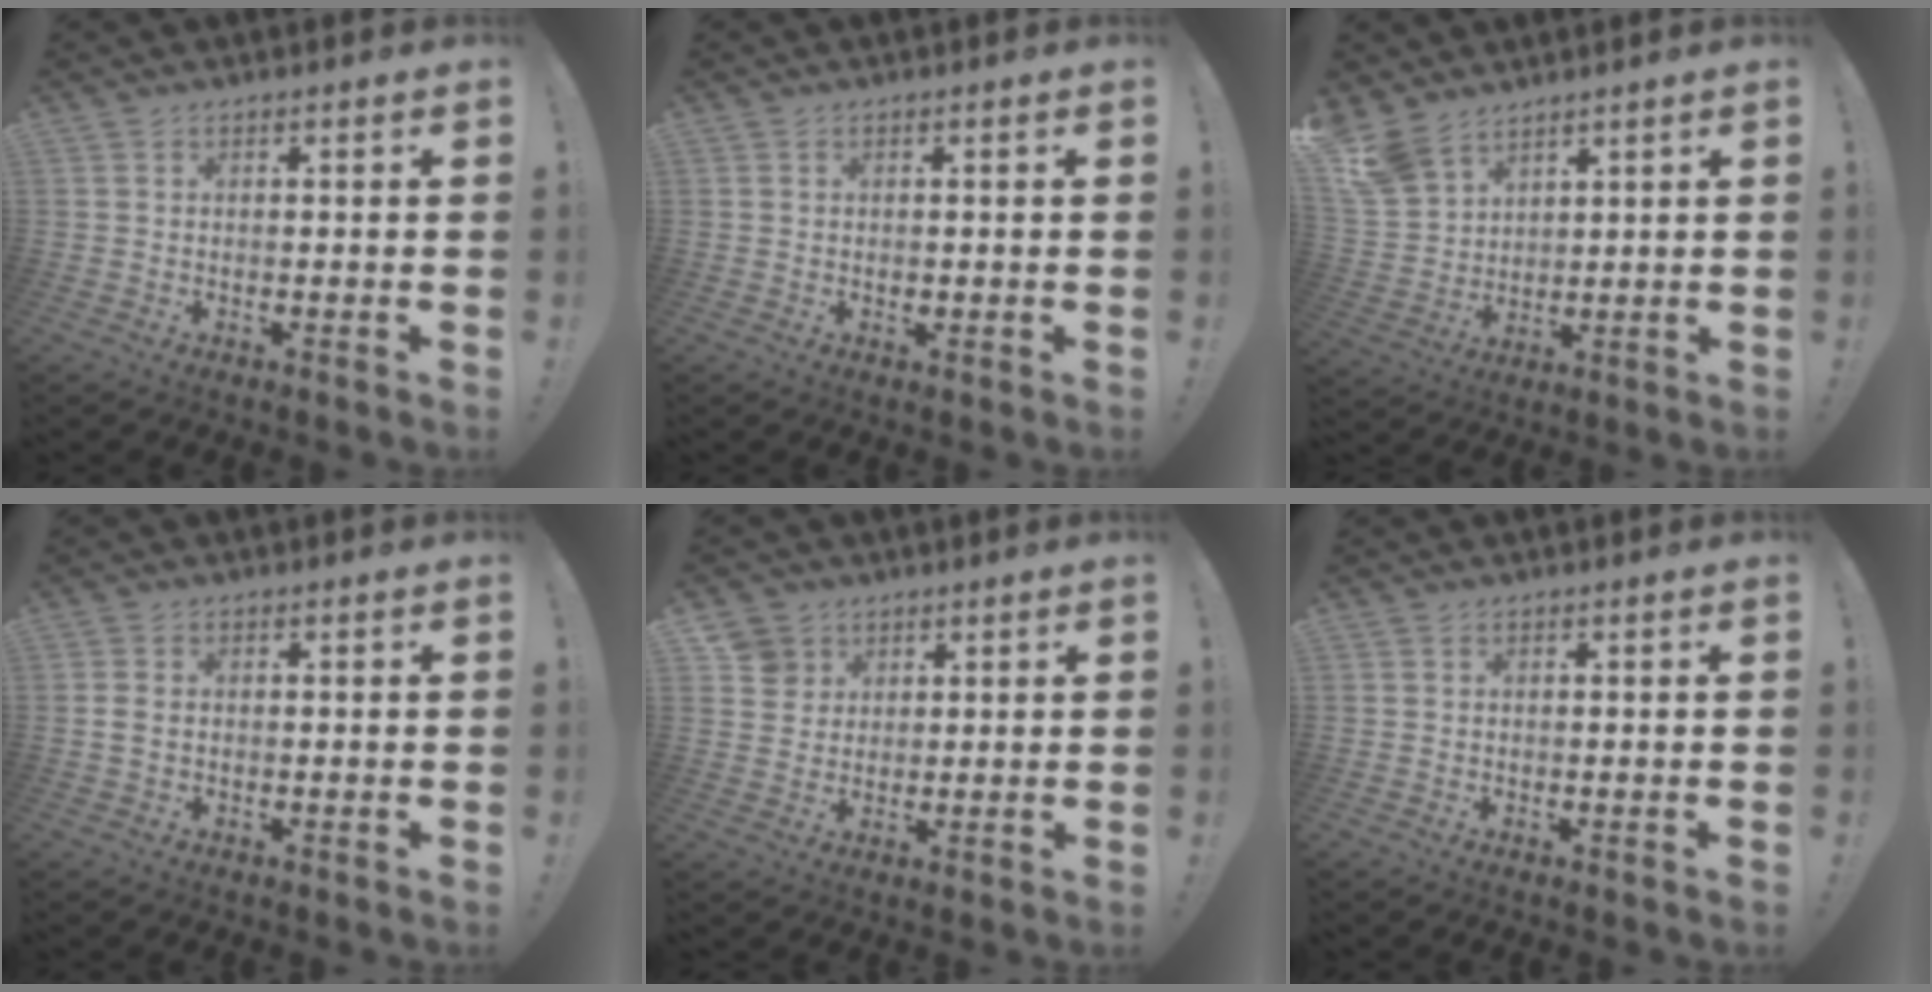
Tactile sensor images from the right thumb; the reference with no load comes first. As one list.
[{"total": 0.6, "force": [-0.1, 0.4, 0.4], "torque": [-0.001, -0.002, -0.004]}, {"total": 9.2, "force": [7.0, 5.0, 3.4], "torque": [-0.073, -0.042, 0.142]}, {"total": 1.8, "force": [0.0, 1.3, 1.3], "torque": [-0.027, 0.006, 0.002]}, {"total": 5.4, "force": [2.8, 4.6, 0.5], "torque": [0.001, -0.016, 0.055]}, {"total": 0.0}]